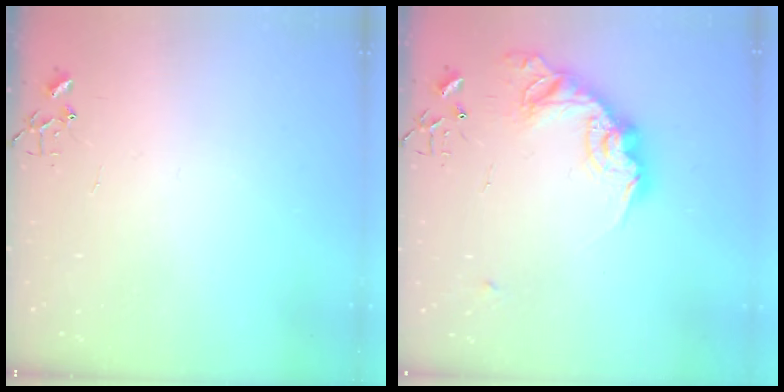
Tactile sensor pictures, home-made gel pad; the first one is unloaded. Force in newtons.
{"total": 16.0, "press": 16.0, "slide": 1.0}